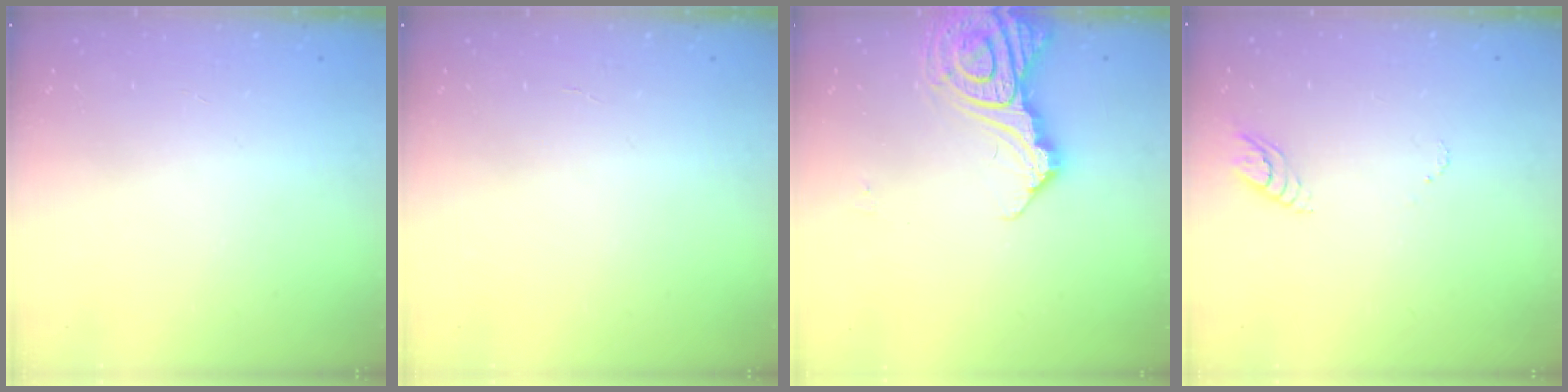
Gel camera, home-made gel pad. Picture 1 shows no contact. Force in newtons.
{"total": 1.1, "press": 1.1, "slide": 0.2}
{"total": 13.8, "press": 13.7, "slide": 1.6}
{"total": 3.6, "press": 3.5, "slide": 0.6}